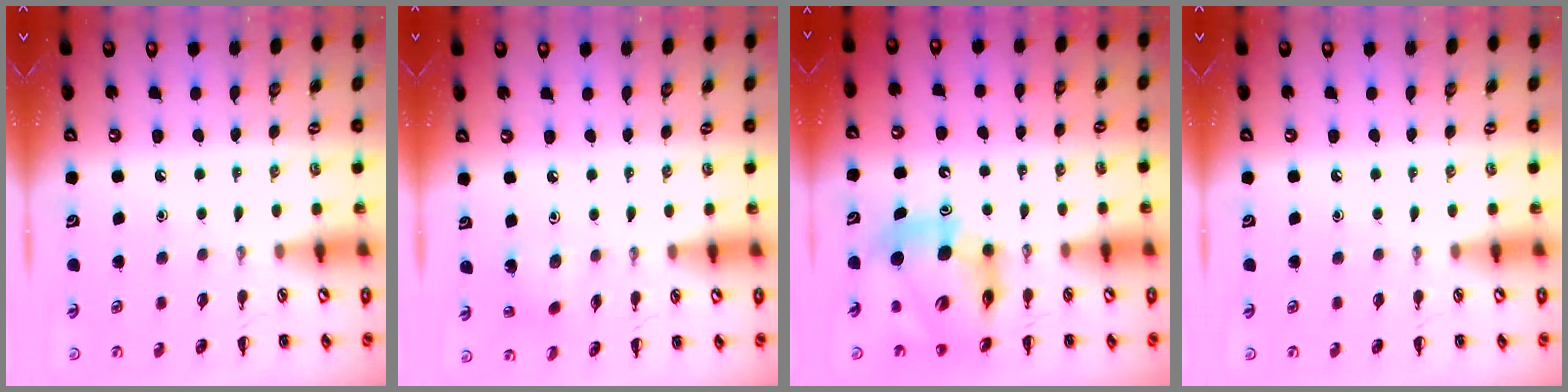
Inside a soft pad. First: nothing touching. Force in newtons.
{"total": 2.4, "press": 2.2, "slide": 0.7}
{"total": 13.6, "press": 13.0, "slide": 4.1}
{"total": 0.0}